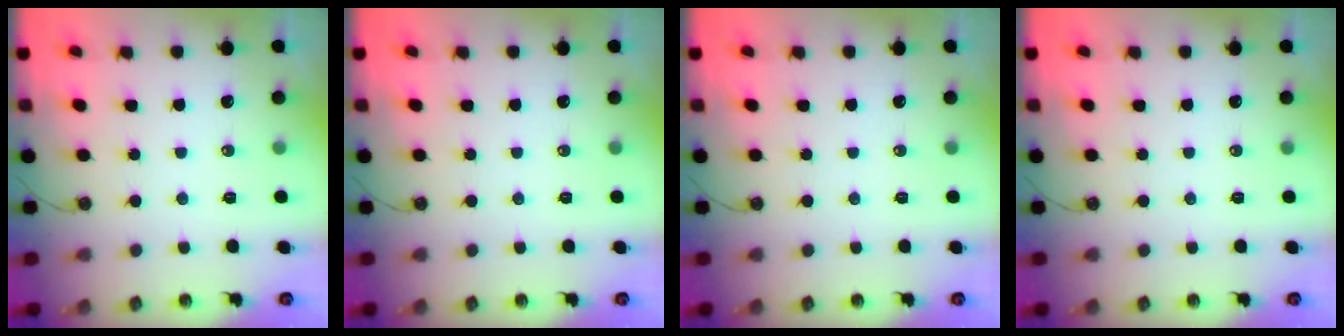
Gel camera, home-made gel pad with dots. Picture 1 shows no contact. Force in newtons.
{"total": 0.0}
{"total": 0.0}
{"total": 0.0}